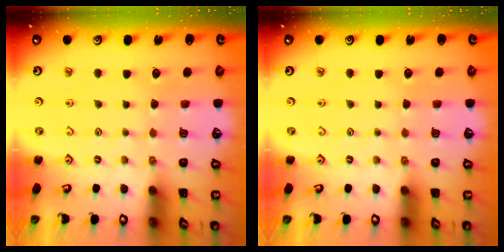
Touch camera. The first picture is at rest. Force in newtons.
{"total": 0.0}